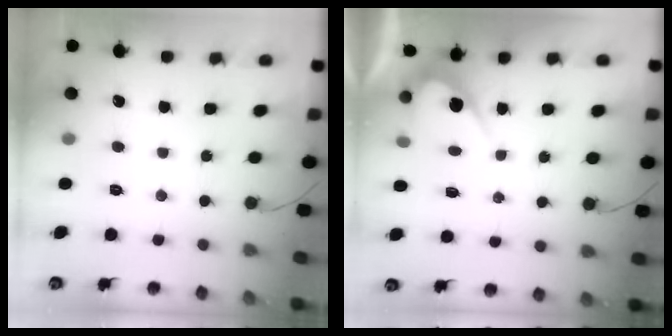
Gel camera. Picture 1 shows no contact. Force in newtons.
{"total": 5.2, "press": 5.2, "slide": 0.3}